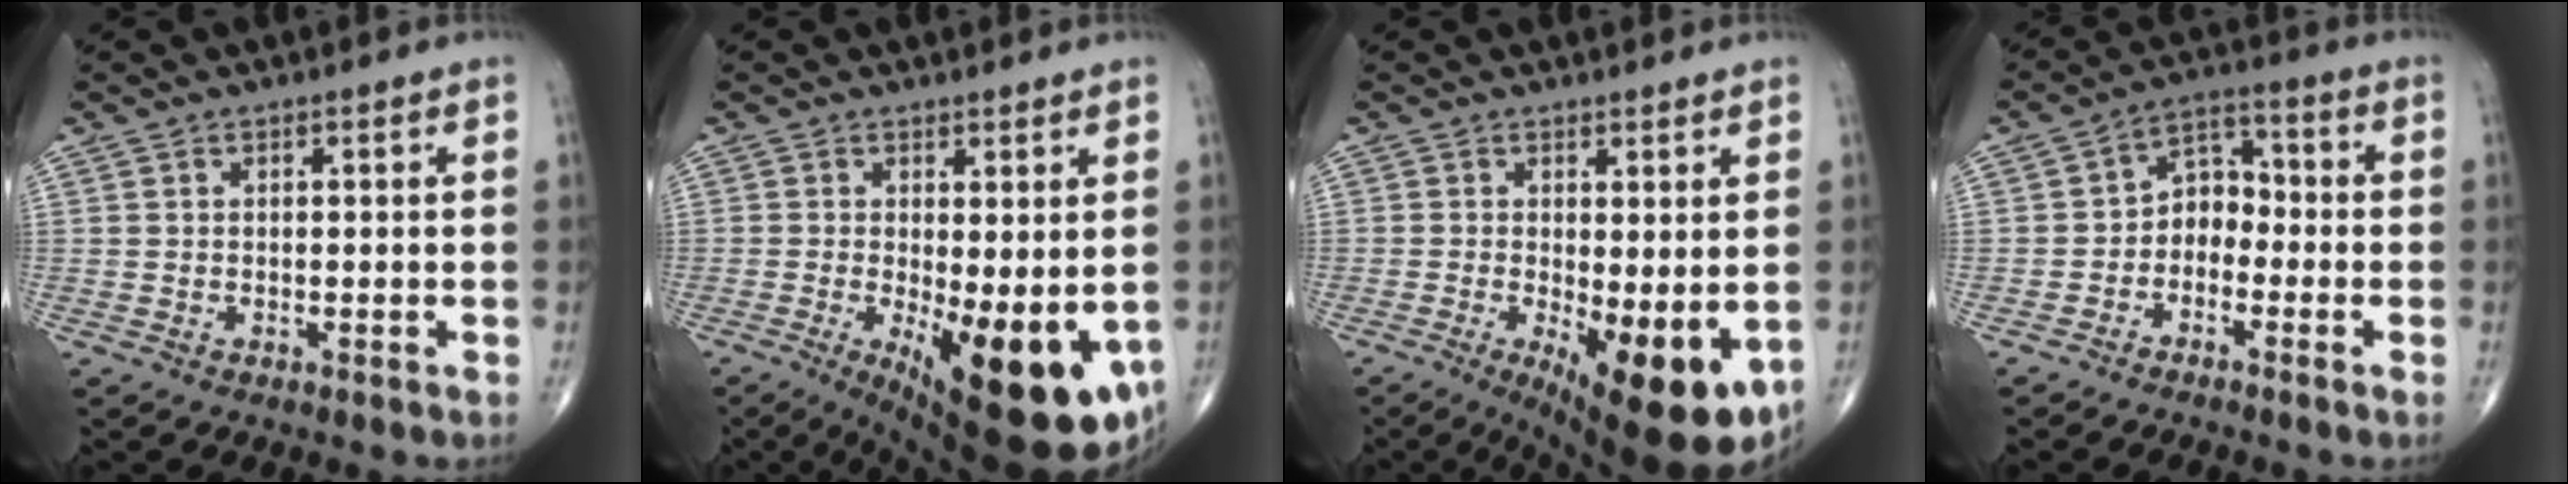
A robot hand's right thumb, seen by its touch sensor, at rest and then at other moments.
{"total": 16.4, "force": [-3.8, 5.6, 14.9], "torque": [-0.176, -0.027, -0.033]}
{"total": 13.0, "force": [-3.0, 4.7, 11.8], "torque": [-0.166, -0.028, -0.030]}
{"total": 4.6, "force": [-1.7, 3.3, 2.6], "torque": [-0.020, 0.032, -0.045]}